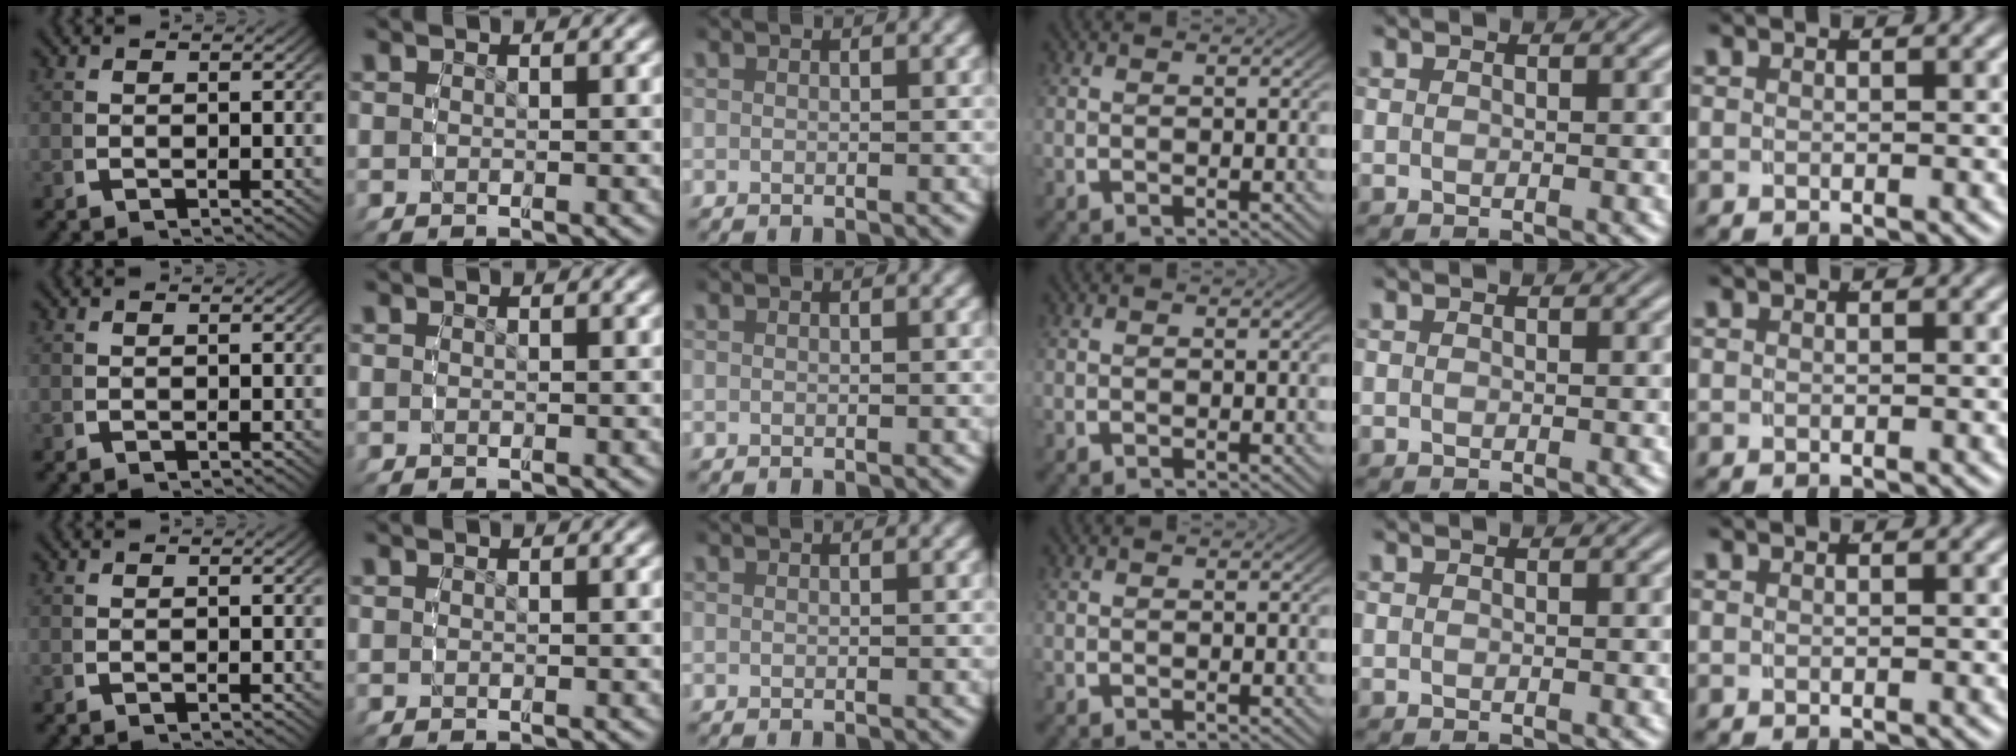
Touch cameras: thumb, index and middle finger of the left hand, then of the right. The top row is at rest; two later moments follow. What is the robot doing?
{"motion": "reach", "object": "coat"}